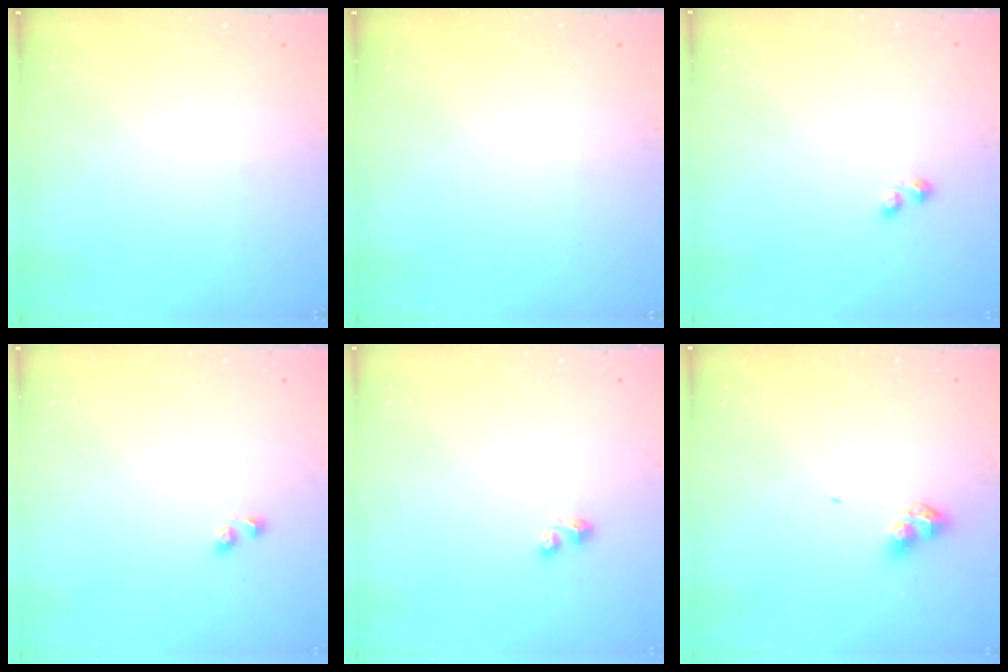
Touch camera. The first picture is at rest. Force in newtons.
{"total": 0.0}
{"total": 1.2, "press": 1.1, "slide": 0.5}
{"total": 2.5, "press": 2.2, "slide": 1.3}
{"total": 2.5, "press": 2.5, "slide": 0.4}
{"total": 6.1, "press": 6.1, "slide": 0.6}